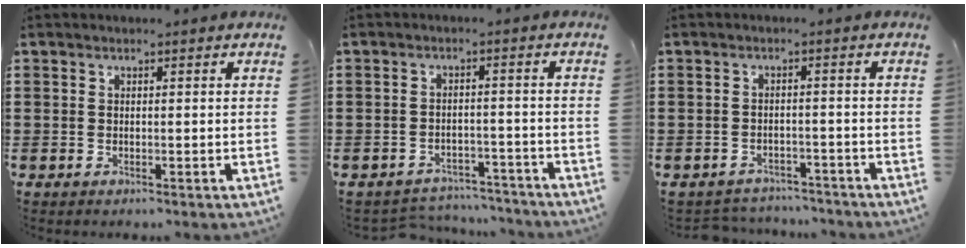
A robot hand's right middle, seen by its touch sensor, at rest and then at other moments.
{"total": 3.6, "force": [-3.6, 0.5, 0.1], "torque": [-0.007, 0.002, -0.077]}
{"total": 2.6, "force": [-2.5, 0.5, -0.2], "torque": [-0.005, 0.000, -0.056]}